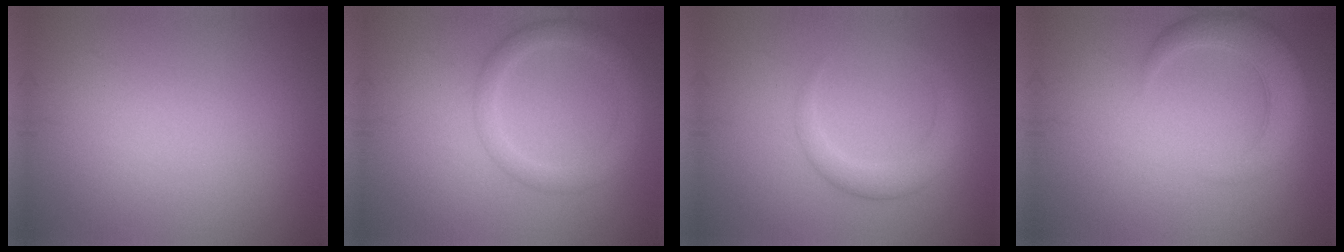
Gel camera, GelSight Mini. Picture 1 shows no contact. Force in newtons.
{"total": 3.0, "press": 3.0, "slide": 0.2}
{"total": 2.8, "press": 2.8, "slide": 0.2}
{"total": 3.8, "press": 3.8, "slide": 0.3}